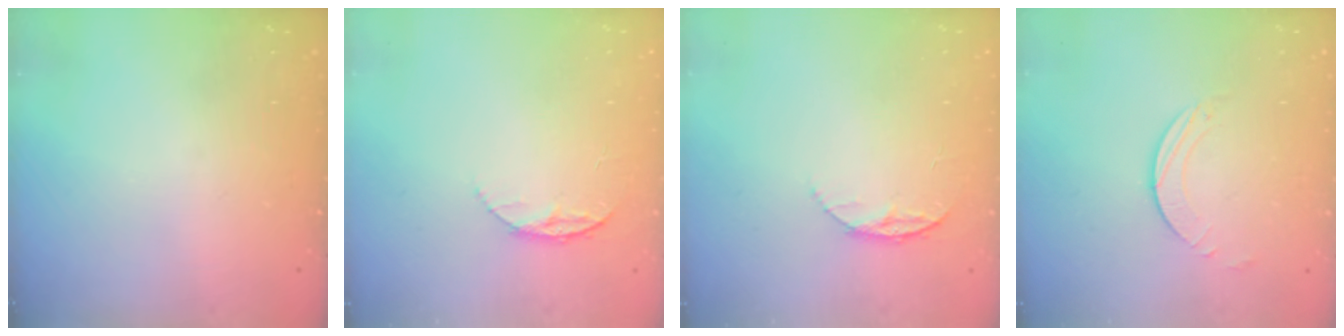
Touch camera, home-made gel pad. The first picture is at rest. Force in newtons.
{"total": 6.5, "press": 6.5, "slide": 0.7}
{"total": 6.5, "press": 6.5, "slide": 0.7}
{"total": 1.6, "press": 1.6, "slide": 0.2}